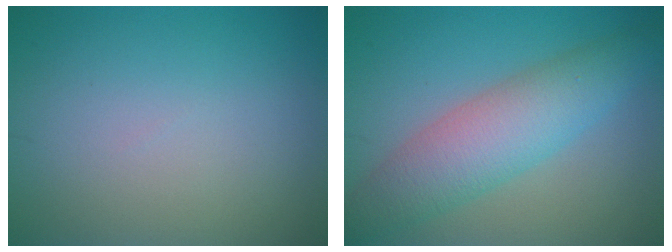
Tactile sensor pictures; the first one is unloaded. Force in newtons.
{"total": 6.2, "press": 6.2, "slide": 0.1}